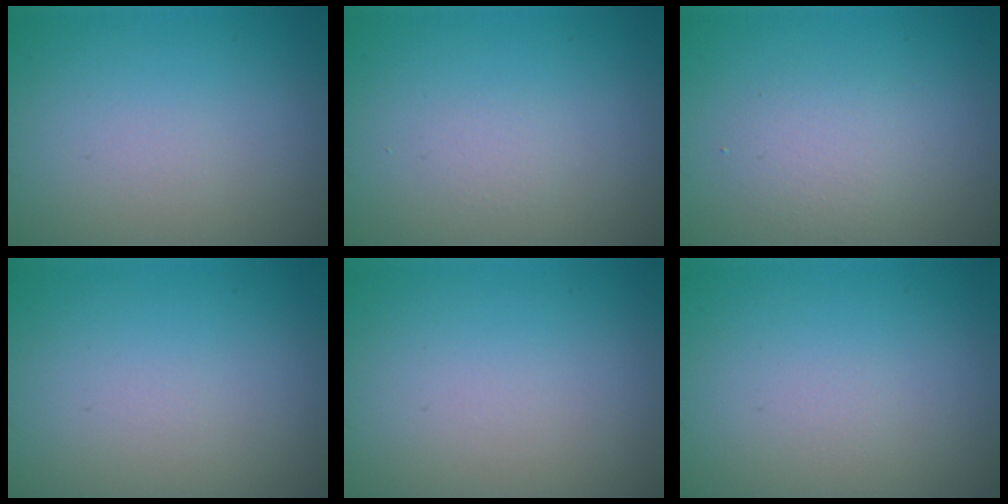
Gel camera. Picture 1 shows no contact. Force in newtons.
{"total": 0.0}
{"total": 2.1, "press": 2.1, "slide": 0.1}
{"total": 0.0}
{"total": 0.0}
{"total": 0.0}